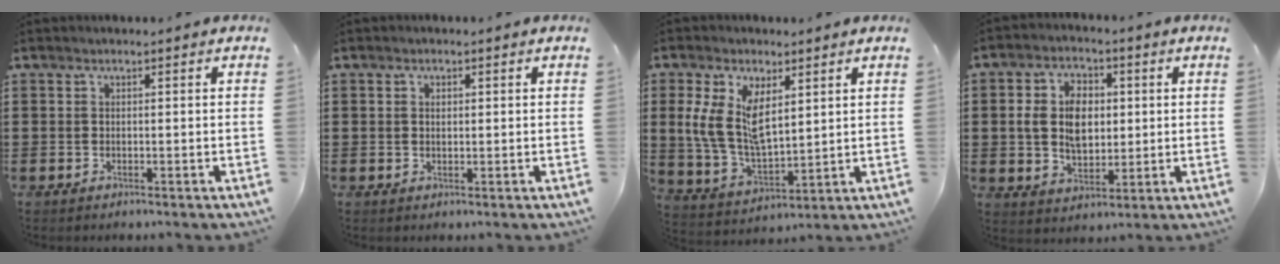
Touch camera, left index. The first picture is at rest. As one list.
[{"total": 0.9, "force": [0.4, 0.6, 0.5], "torque": [-0.012, 0.003, 0.007]}, {"total": 9.4, "force": [3.7, 4.8, 7.2], "torque": [-0.163, -0.002, 0.067]}, {"total": 7.7, "force": [1.1, 5.4, 5.4], "torque": [-0.124, 0.012, 0.013]}]